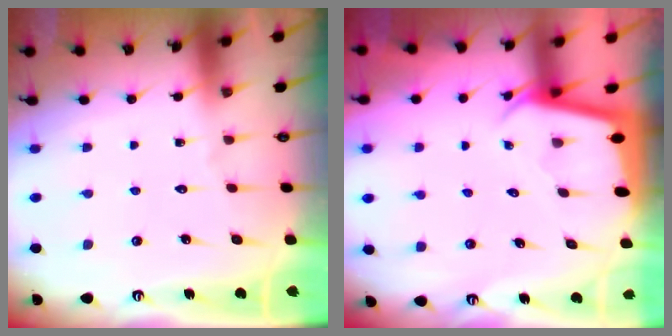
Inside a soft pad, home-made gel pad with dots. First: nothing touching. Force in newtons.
{"total": 2.0, "press": 2.0, "slide": 0.1}